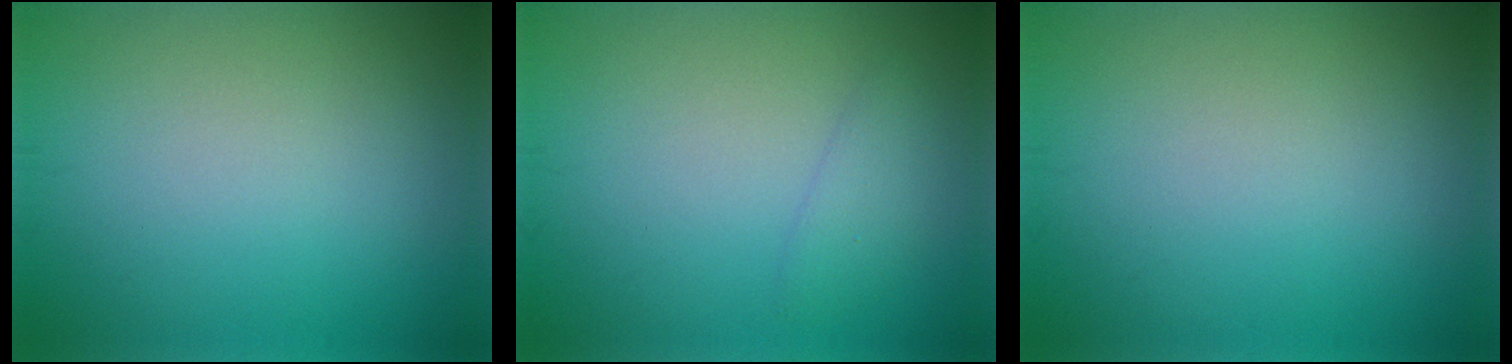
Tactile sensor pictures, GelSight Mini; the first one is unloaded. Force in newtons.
{"total": 1.5, "press": 1.5, "slide": 0.2}
{"total": 0.0}